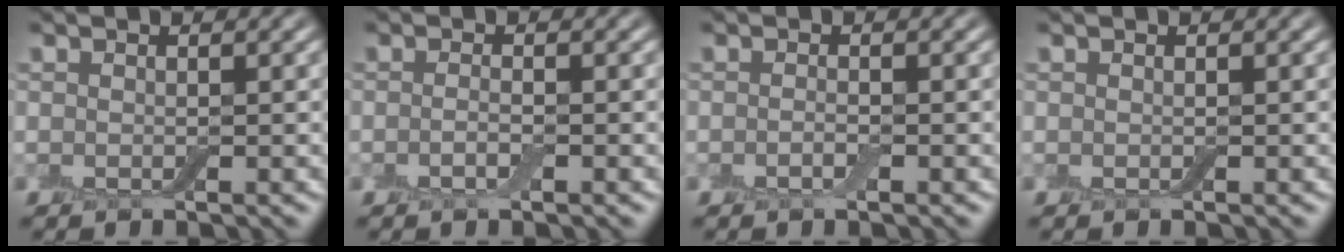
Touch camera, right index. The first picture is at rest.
{"total": 1.1, "force": [-0.5, 0.3, 0.9], "torque": [-0.019, -0.002, -0.011]}
{"total": 0.8, "force": [-0.4, 0.2, 0.6], "torque": [-0.014, -0.001, -0.008]}
{"total": 0.0}